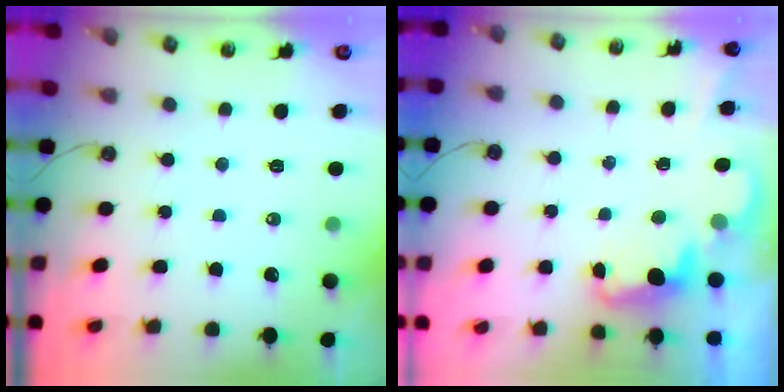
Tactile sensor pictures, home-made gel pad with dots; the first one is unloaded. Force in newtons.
{"total": 2.4, "press": 2.3, "slide": 0.5}